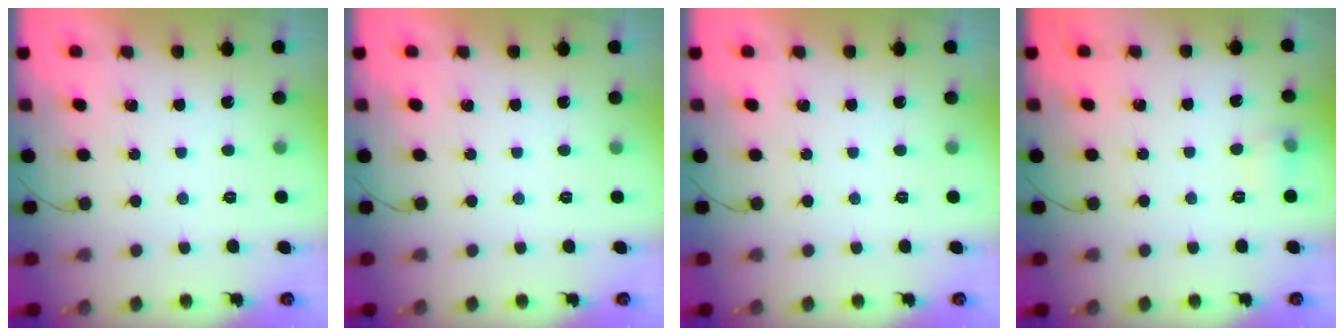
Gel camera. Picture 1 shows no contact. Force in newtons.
{"total": 0.0}
{"total": 0.0}
{"total": 5.9, "press": 5.8, "slide": 1.3}